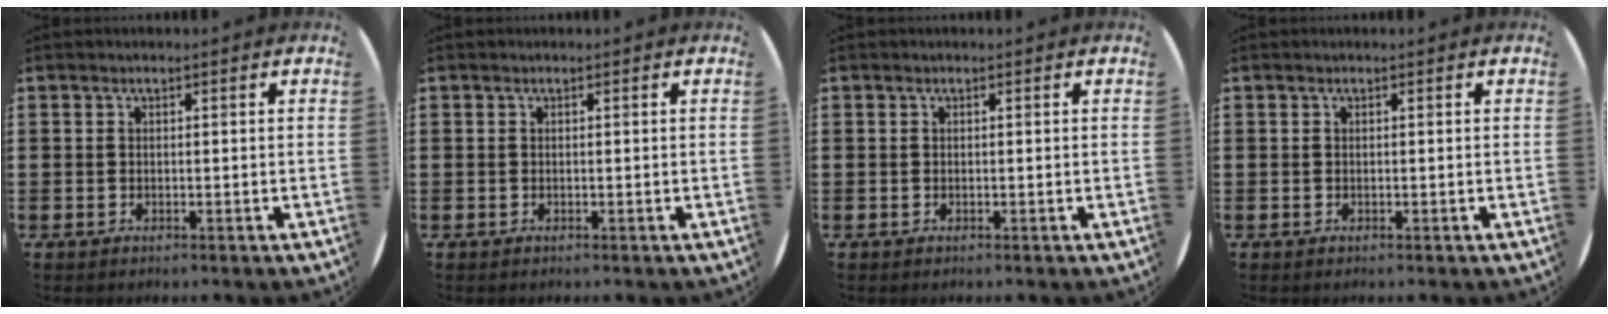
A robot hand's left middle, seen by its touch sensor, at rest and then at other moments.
{"total": 0.0}
{"total": 0.0}
{"total": 0.0}